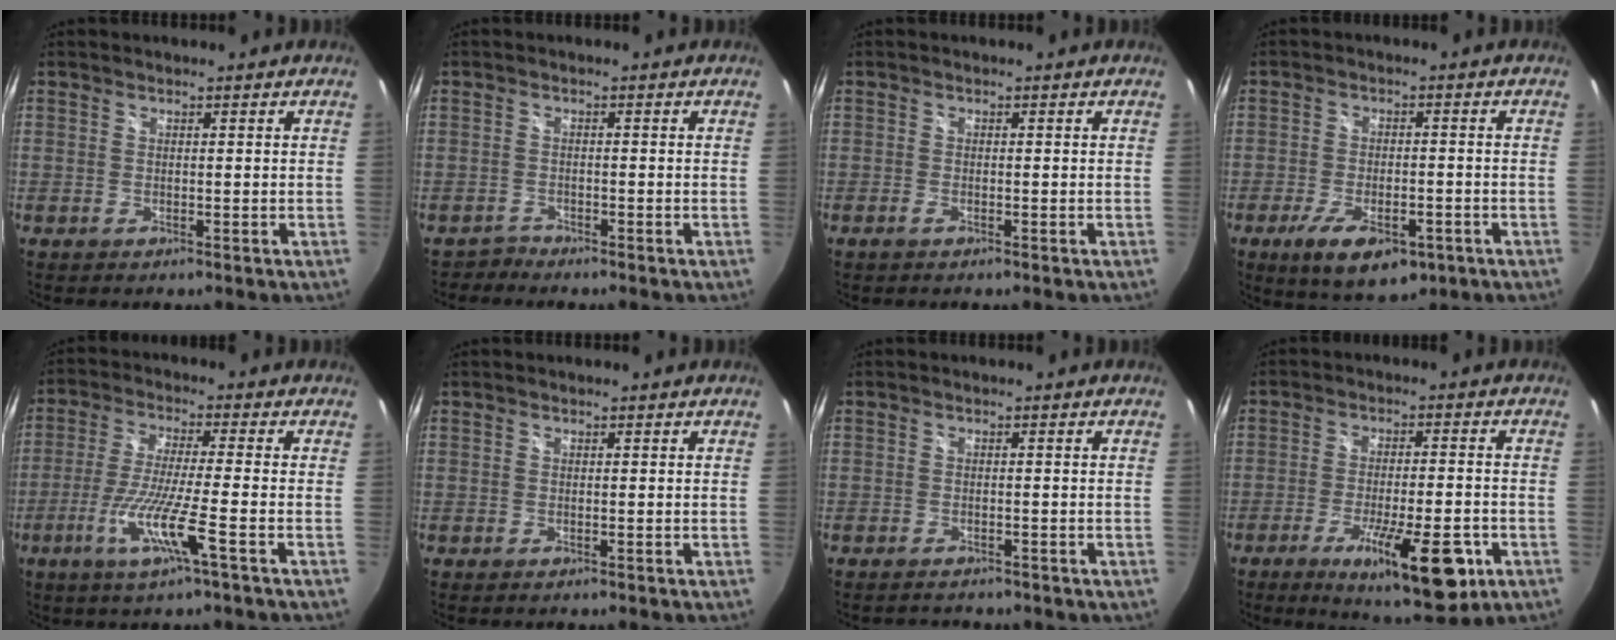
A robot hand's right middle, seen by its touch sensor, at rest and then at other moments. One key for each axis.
{"total": 1.1, "fx": -0.9, "fy": 0.2, "fz": -0.5, "tx": 0.012, "ty": 0.004, "tz": -0.018}
{"total": 0.9, "fx": -0.6, "fy": 0.1, "fz": 0.6, "tx": -0.014, "ty": -0.002, "tz": -0.013}
{"total": 10.9, "fx": -5.9, "fy": 4.7, "fz": 7.9, "tx": -0.157, "ty": -0.023, "tz": -0.085}
{"total": 9.7, "fx": -4.1, "fy": -0.5, "fz": 8.8, "tx": -0.181, "ty": -0.013, "tz": -0.076}
{"total": 0.0}
{"total": 3.5, "fx": -2.7, "fy": 1.7, "fz": 1.4, "tx": -0.021, "ty": -0.006, "tz": -0.029}
{"total": 14.9, "fx": -7.1, "fy": 3.8, "fz": 12.6, "tx": -0.211, "ty": -0.033, "tz": -0.098}